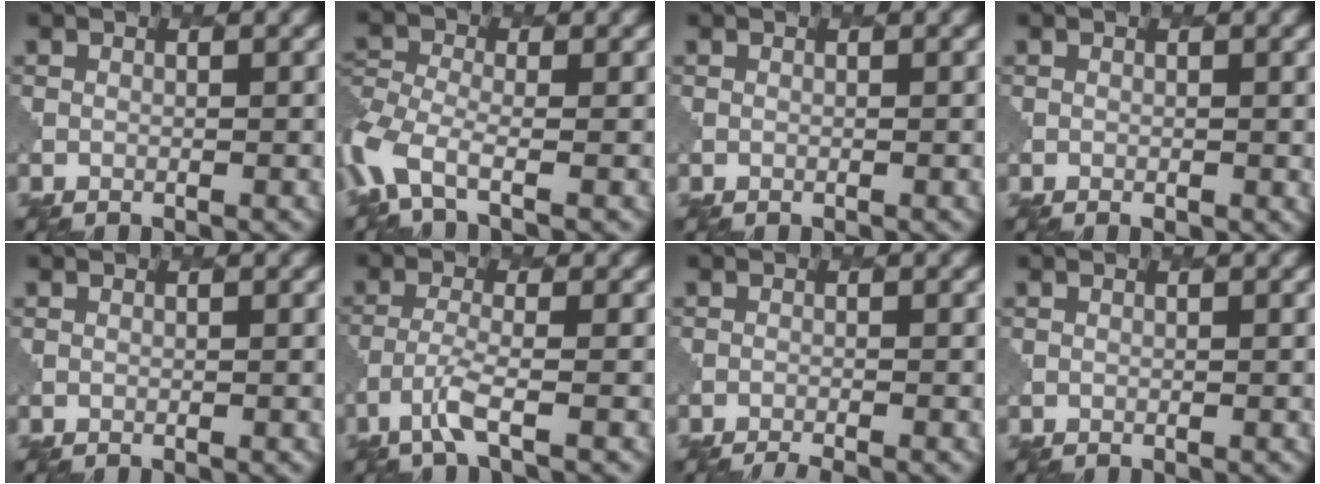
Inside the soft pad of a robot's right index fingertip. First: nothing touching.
{"total": 5.5, "force": [-3.1, 2.4, 3.8], "torque": [-0.101, -0.013, -0.075]}
{"total": 0.0}
{"total": 0.9, "force": [-0.1, 0.5, 0.7], "torque": [-0.008, -0.003, 0.004]}
{"total": 0.0}
{"total": 2.6, "force": [-1.7, 0.2, 1.9], "torque": [-0.046, -0.002, -0.044]}
{"total": 1.7, "force": [-1.6, 0.2, 0.7], "torque": [-0.006, -0.002, -0.031]}
{"total": 0.0}